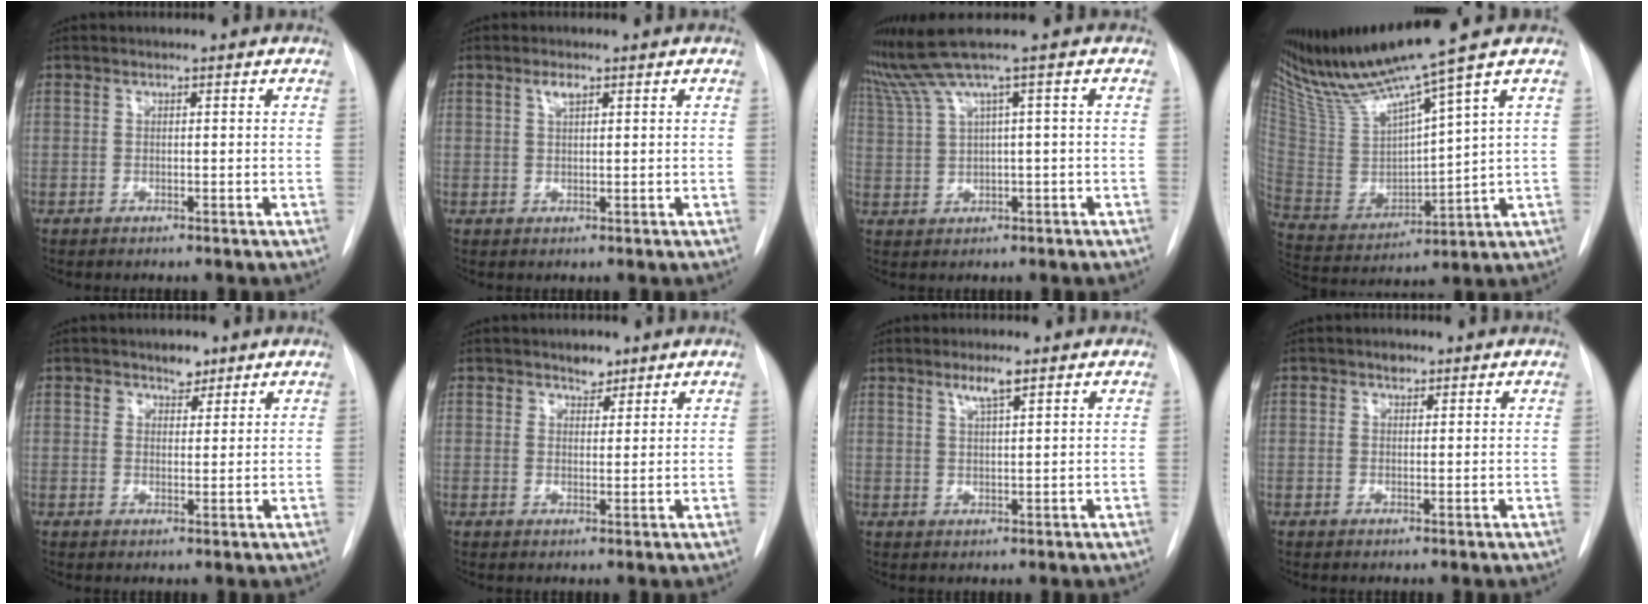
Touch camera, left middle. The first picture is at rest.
{"total": 1.7, "force": [1.0, 0.5, 1.3], "torque": [-0.026, 0.002, 0.018]}
{"total": 5.7, "force": [3.7, -1.8, 3.9], "torque": [-0.092, 0.023, 0.085]}
{"total": 15.6, "force": [12.4, -1.5, 9.3], "torque": [-0.177, -0.012, 0.243]}
{"total": 2.6, "force": [1.9, 1.6, 0.8], "torque": [-0.007, -0.002, 0.027]}
{"total": 2.4, "force": [1.9, 1.3, 0.7], "torque": [-0.008, -0.002, 0.027]}
{"total": 3.2, "force": [2.1, 0.1, 2.4], "torque": [-0.049, 0.000, 0.037]}
{"total": 1.4, "force": [0.9, 0.9, 0.5], "torque": [-0.009, 0.001, 0.012]}